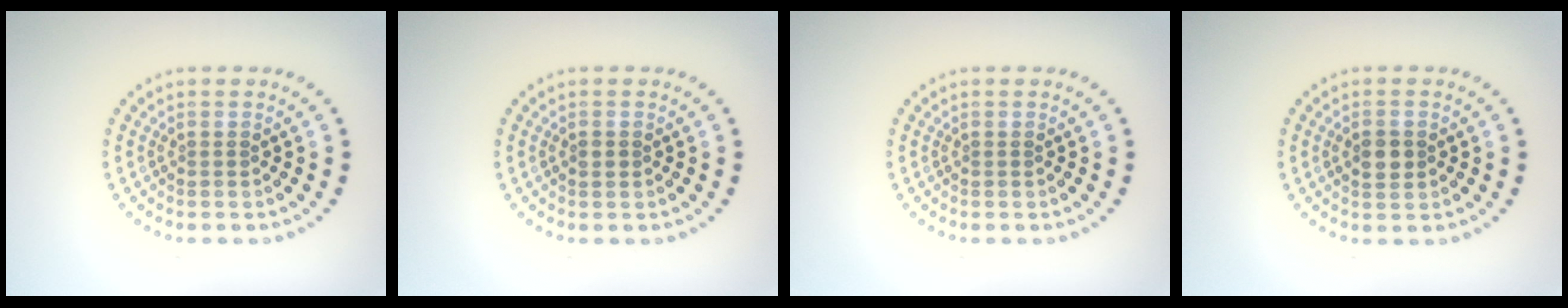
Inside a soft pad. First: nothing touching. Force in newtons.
{"total": 1.0, "press": 1.0, "slide": 0.1}
{"total": 0.0}
{"total": 2.4, "press": 2.4, "slide": 0.0}